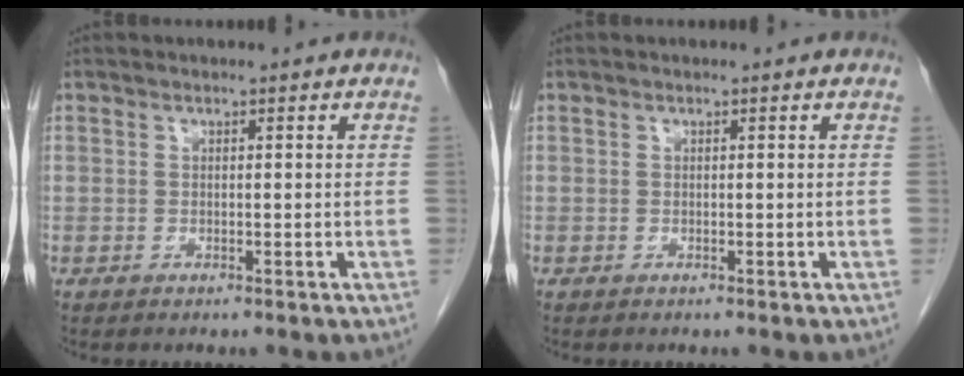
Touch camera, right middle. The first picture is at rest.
{"total": 0.0}